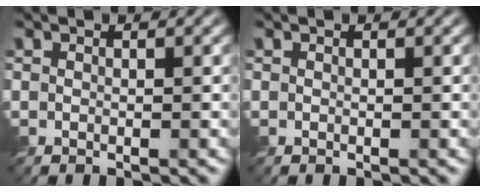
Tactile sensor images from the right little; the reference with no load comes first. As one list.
[{"total": 0.0}]